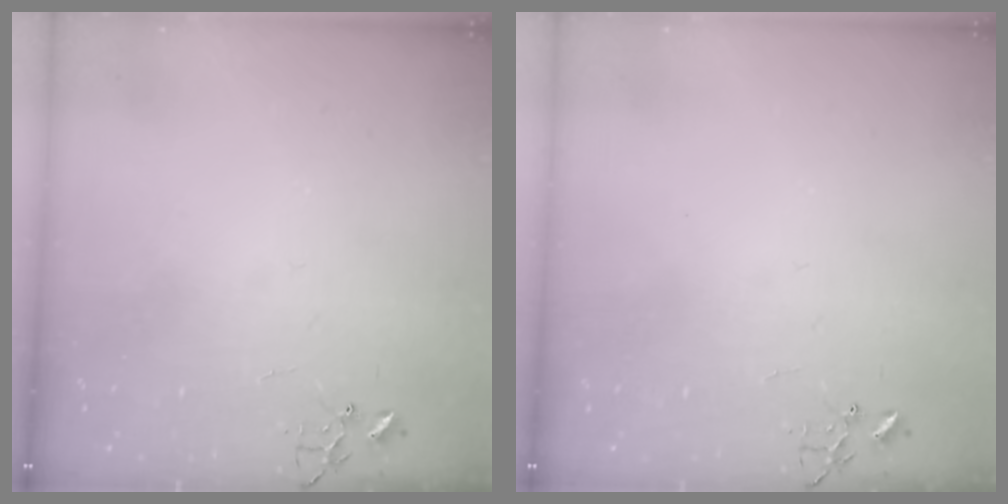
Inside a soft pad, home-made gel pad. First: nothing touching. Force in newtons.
{"total": 0.0}